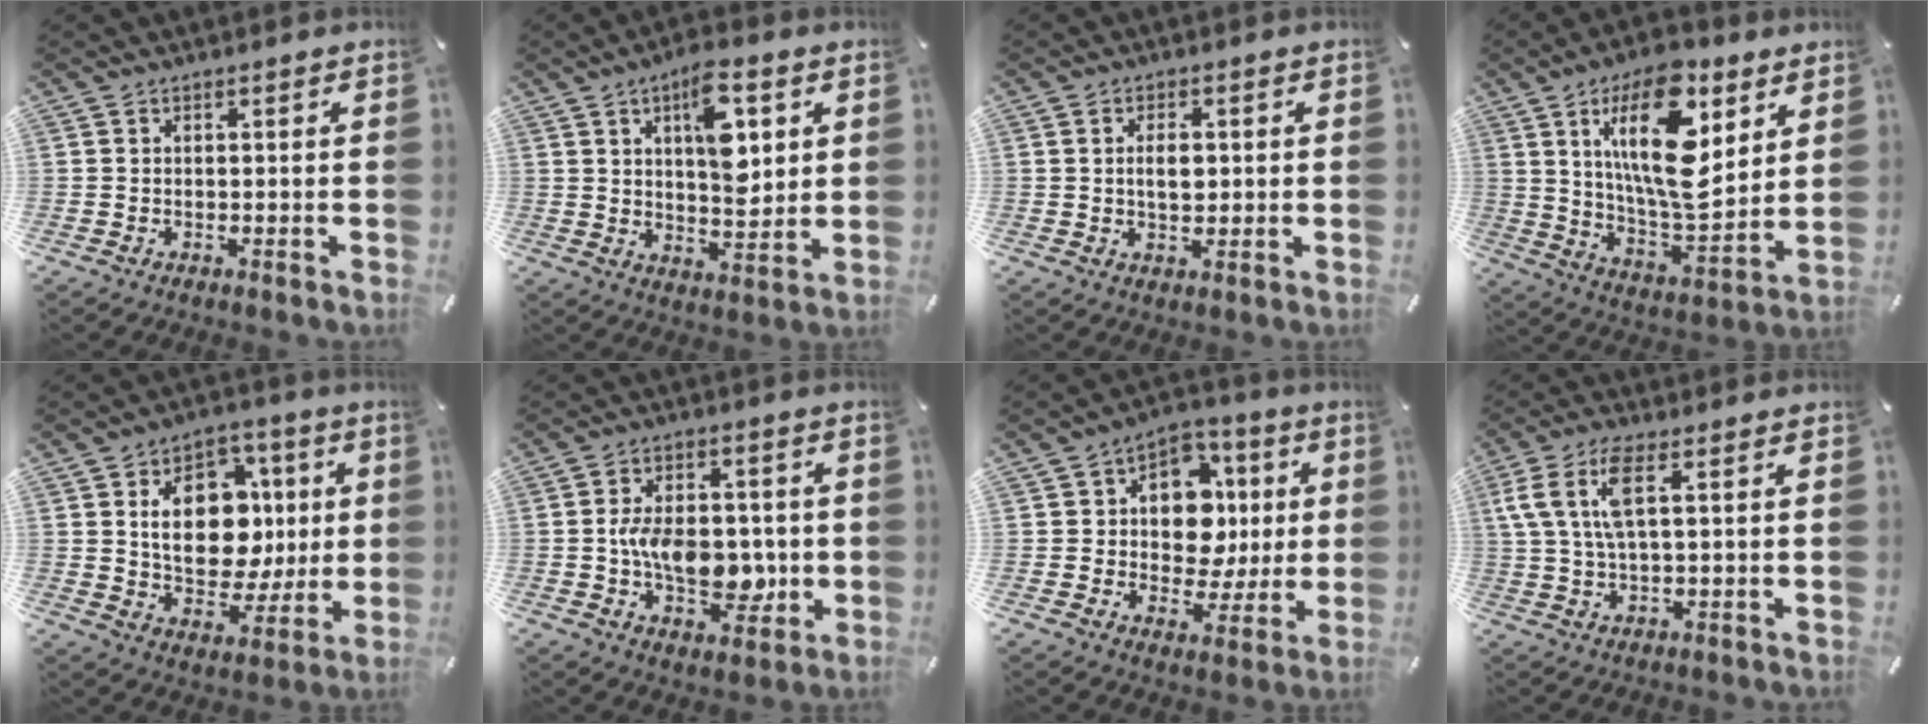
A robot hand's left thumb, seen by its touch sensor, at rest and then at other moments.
{"total": 12.1, "force": [5.0, 5.6, 9.5], "torque": [-0.135, -0.020, 0.080]}
{"total": 4.2, "force": [0.5, 2.4, 3.4], "torque": [-0.054, 0.001, 0.003]}
{"total": 22.5, "force": [9.0, 9.8, 18.2], "torque": [-0.342, -0.035, 0.136]}
{"total": 16.4, "force": [2.5, 12.2, 10.6], "torque": [-0.161, -0.006, 0.047]}
{"total": 12.7, "force": [-1.4, 8.3, 9.6], "torque": [-0.148, 0.009, -0.020]}
{"total": 13.0, "force": [1.2, 10.8, 7.2], "torque": [-0.098, -0.006, 0.028]}
{"total": 9.6, "force": [2.6, 3.6, 8.5], "torque": [-0.185, -0.001, 0.043]}